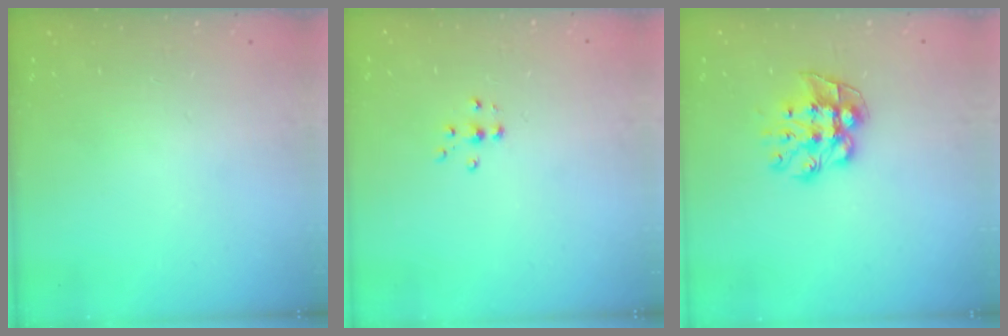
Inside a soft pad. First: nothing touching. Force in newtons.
{"total": 4.9, "press": 4.9, "slide": 0.7}
{"total": 9.6, "press": 9.6, "slide": 0.6}